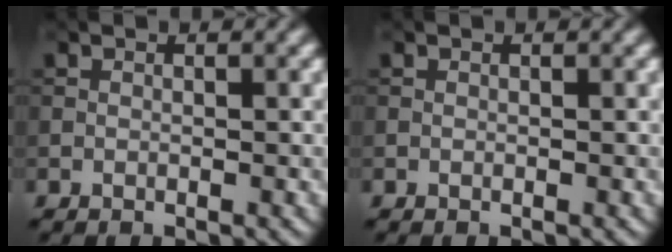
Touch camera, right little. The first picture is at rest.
{"total": 0.0}